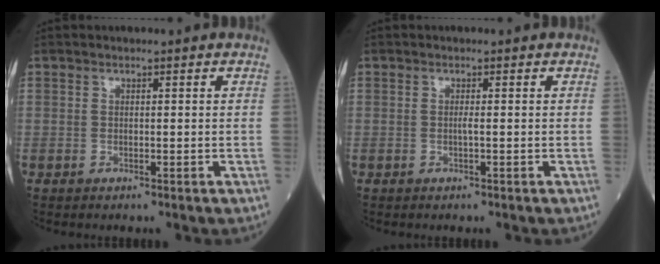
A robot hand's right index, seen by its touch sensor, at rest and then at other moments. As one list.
[{"total": 0.6, "force": [-0.1, -0.2, 0.5], "torque": [-0.008, 0.001, -0.005]}]